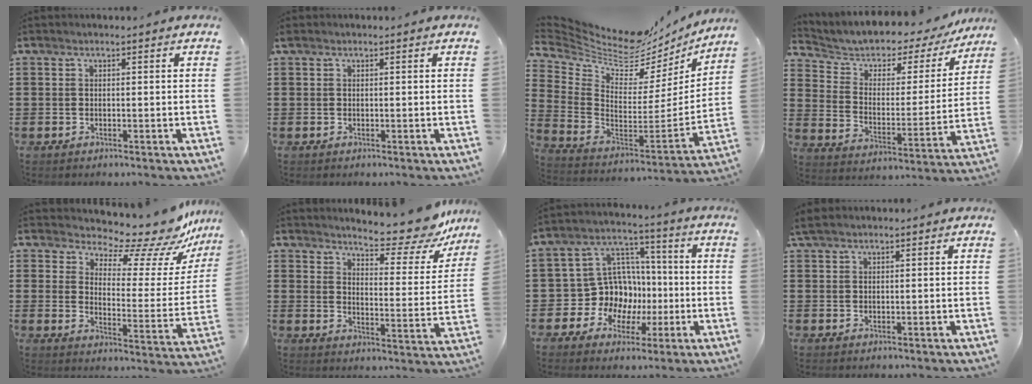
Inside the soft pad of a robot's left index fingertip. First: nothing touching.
{"total": 0.0}
{"total": 6.2, "force": [5.5, 2.2, 1.7], "torque": [-0.072, -0.058, 0.094]}
{"total": 4.0, "force": [2.7, 2.6, 1.4], "torque": [-0.050, -0.021, 0.039]}
{"total": 10.0, "force": [8.9, 2.3, 4.0], "torque": [-0.075, -0.073, 0.148]}
{"total": 8.2, "force": [7.6, 0.6, 2.8], "torque": [-0.047, -0.063, 0.129]}
{"total": 10.7, "force": [-1.2, 10.1, 3.4], "torque": [-0.105, 0.001, -0.012]}
{"total": 1.6, "force": [1.3, 0.4, 0.9], "torque": [-0.020, 0.004, 0.025]}